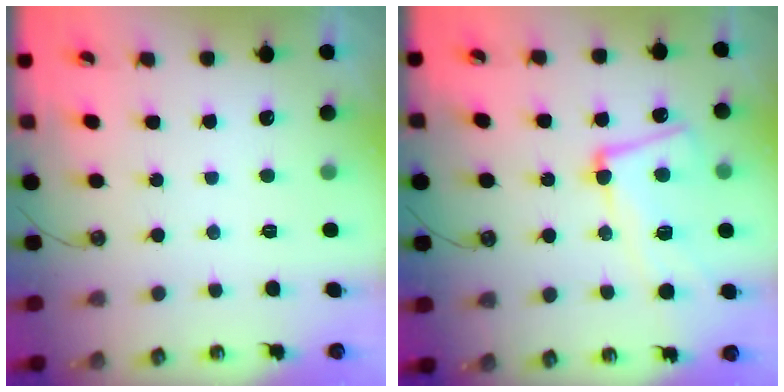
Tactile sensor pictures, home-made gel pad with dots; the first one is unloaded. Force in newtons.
{"total": 9.4, "press": 9.2, "slide": 2.1}